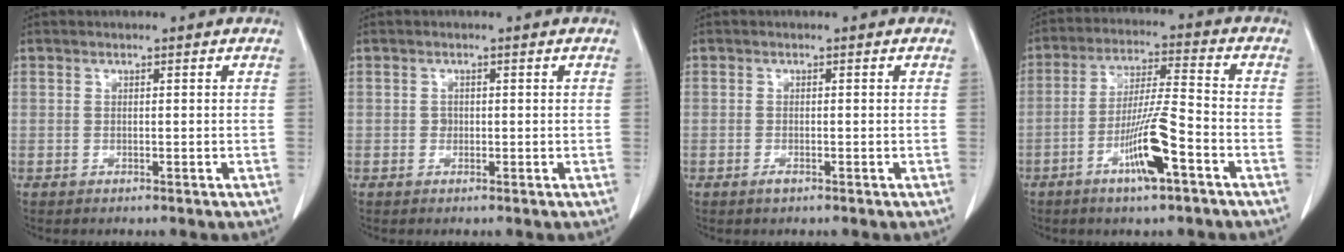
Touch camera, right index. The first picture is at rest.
{"total": 0.8, "force": [-0.1, 0.7, 0.2], "torque": [-0.002, 0.004, 0.000]}
{"total": 0.9, "force": [-0.6, 0.1, 0.7], "torque": [-0.015, -0.002, -0.010]}
{"total": 10.0, "force": [-4.7, 0.4, 8.9], "torque": [-0.171, -0.005, -0.085]}